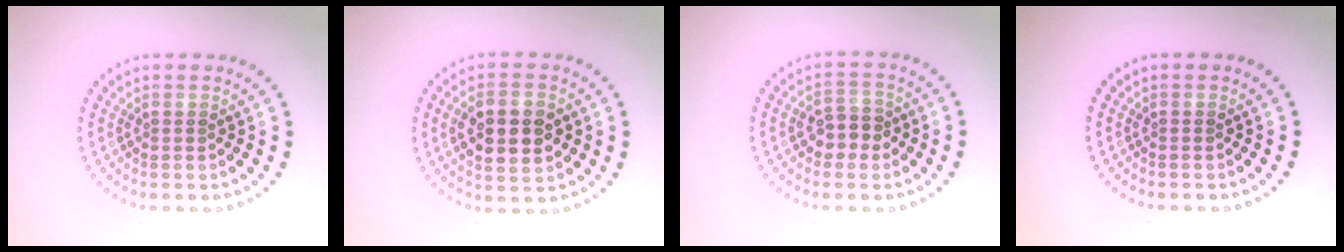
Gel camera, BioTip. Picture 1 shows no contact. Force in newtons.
{"total": 5.6, "press": 5.6, "slide": 0.4}
{"total": 2.7, "press": 2.7, "slide": 0.4}
{"total": 0.0}